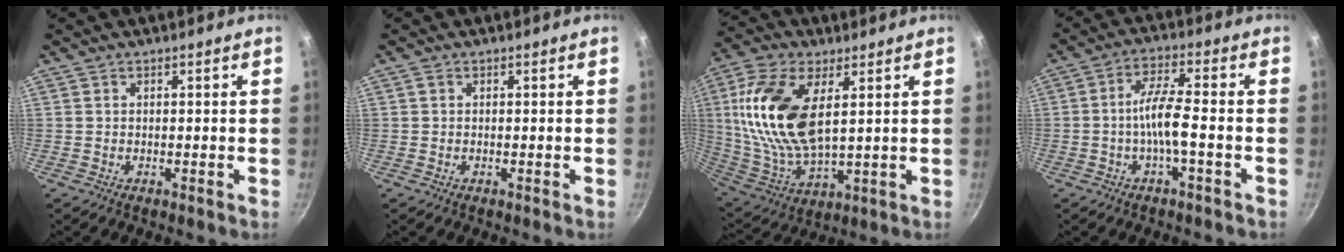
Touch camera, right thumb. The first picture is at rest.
{"total": 0.6, "force": [0.2, 0.5, 0.3], "torque": [-0.007, 0.002, 0.003]}
{"total": 19.7, "force": [4.9, 9.9, 16.3], "torque": [-0.324, -0.019, 0.097]}
{"total": 6.8, "force": [-2.0, 1.2, 6.4], "torque": [-0.128, 0.030, -0.042]}